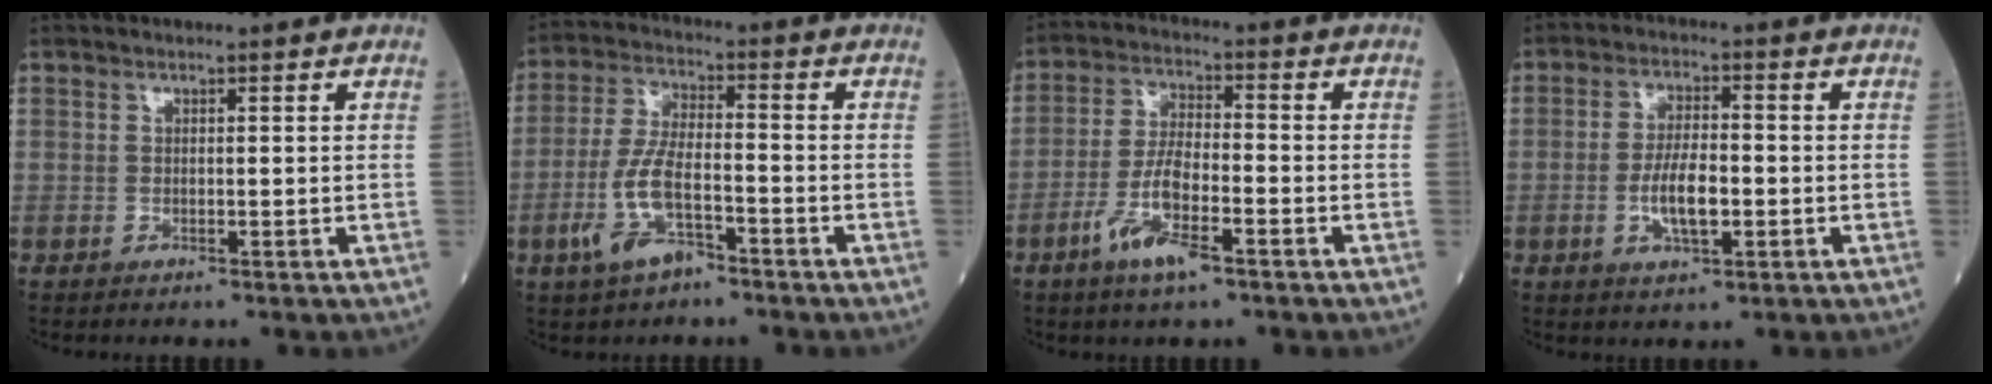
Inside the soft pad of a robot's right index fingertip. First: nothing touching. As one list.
[{"total": 8.6, "force": [-4.2, 2.7, 6.9], "torque": [-0.153, -0.003, -0.082]}, {"total": 8.5, "force": [-4.3, 1.7, 7.1], "torque": [-0.144, -0.009, -0.082]}, {"total": 6.5, "force": [-1.6, 2.0, 6.0], "torque": [-0.121, 0.001, -0.028]}]